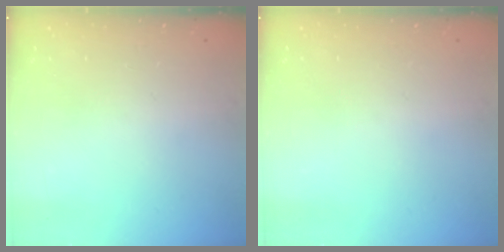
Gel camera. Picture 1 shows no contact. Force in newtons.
{"total": 0.0}